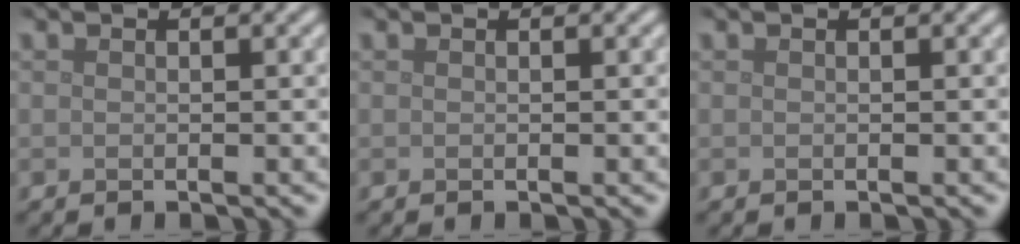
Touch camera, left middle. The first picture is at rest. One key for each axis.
{"total": 0.0}
{"total": 0.0}